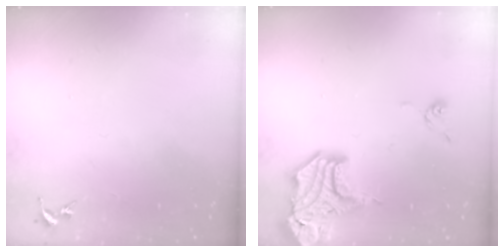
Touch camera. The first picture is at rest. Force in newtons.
{"total": 19.9, "press": 19.7, "slide": 2.8}